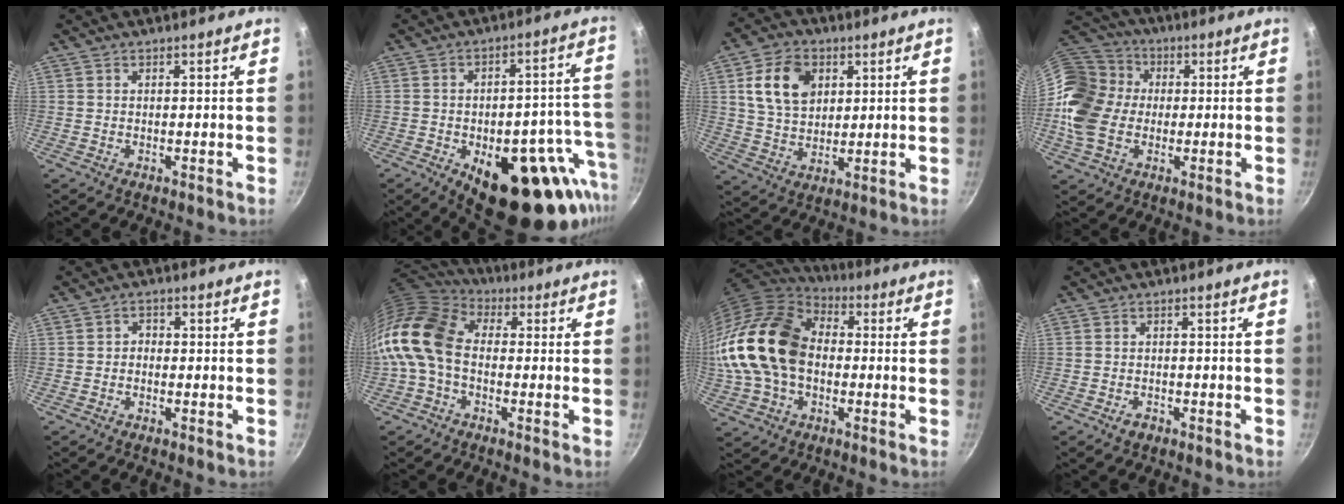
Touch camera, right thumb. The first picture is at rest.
{"total": 25.1, "force": [-10.0, 12.4, 19.4], "torque": [-0.184, 0.015, -0.122]}
{"total": 11.8, "force": [3.7, 8.5, 7.4], "torque": [-0.110, -0.005, 0.067]}
{"total": 17.4, "force": [0.1, 14.0, 10.4], "torque": [-0.201, 0.028, -0.005]}
{"total": 1.8, "force": [-0.5, 1.4, 0.9], "torque": [-0.007, 0.011, -0.013]}
{"total": 14.3, "force": [-1.8, 10.0, 10.0], "torque": [-0.182, 0.036, -0.059]}
{"total": 21.5, "force": [-0.5, 15.3, 15.0], "torque": [-0.288, 0.043, -0.016]}
{"total": 1.7, "force": [-1.1, 1.0, 0.7], "torque": [-0.009, 0.010, -0.018]}